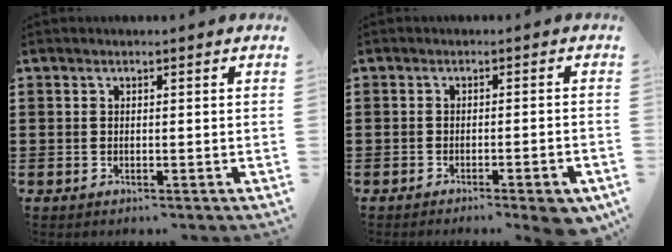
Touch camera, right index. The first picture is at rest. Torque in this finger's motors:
{"motor_torque": [0.78, -0.66, 0.36, 0.02]}